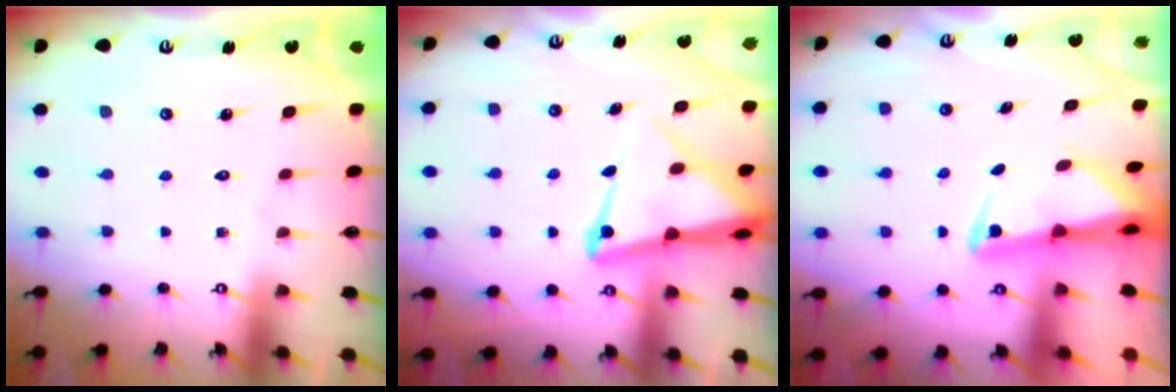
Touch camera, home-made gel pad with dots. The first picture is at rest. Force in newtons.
{"total": 9.4, "press": 9.3, "slide": 1.0}
{"total": 2.9, "press": 2.9, "slide": 0.6}